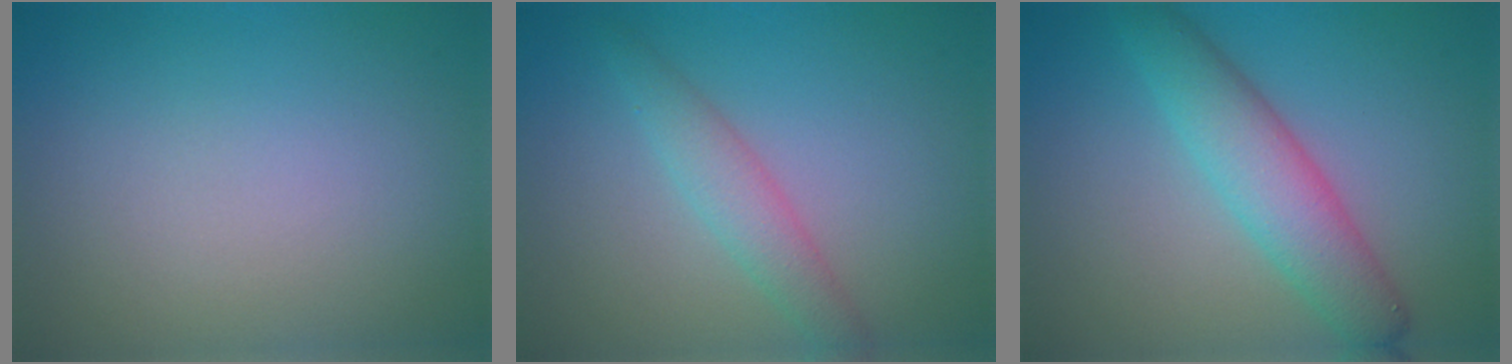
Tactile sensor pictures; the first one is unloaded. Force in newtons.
{"total": 2.9, "press": 2.9, "slide": 0.1}
{"total": 4.8, "press": 4.8, "slide": 0.1}